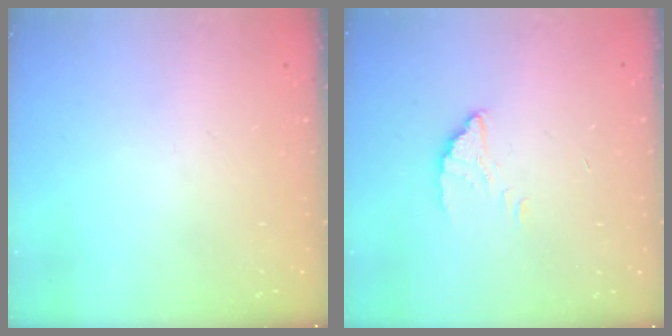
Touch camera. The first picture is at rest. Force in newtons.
{"total": 2.1, "press": 2.1, "slide": 0.2}